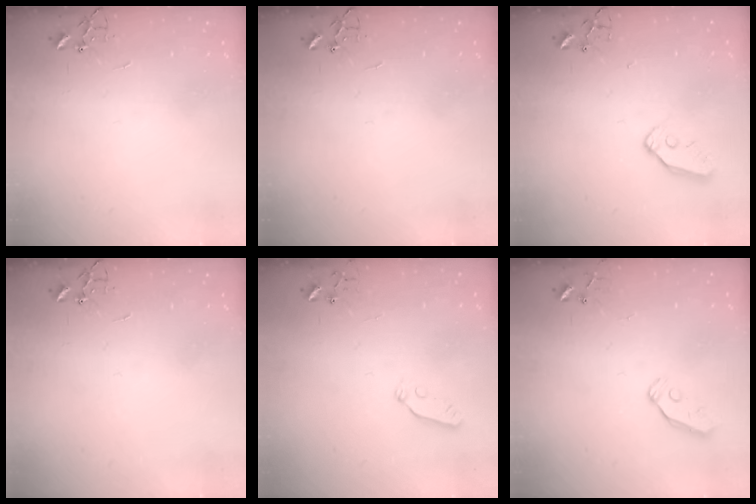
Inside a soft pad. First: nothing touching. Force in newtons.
{"total": 0.0}
{"total": 9.0, "press": 8.9, "slide": 0.9}
{"total": 0.0}
{"total": 3.8, "press": 3.8, "slide": 0.6}
{"total": 5.3, "press": 5.3, "slide": 0.4}